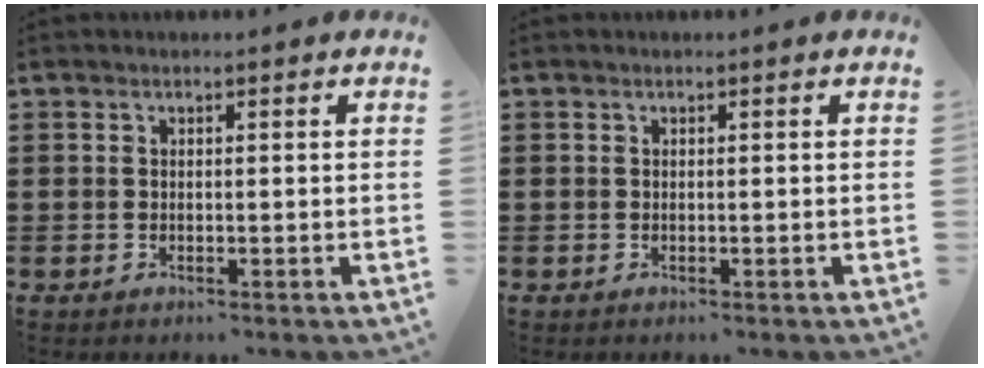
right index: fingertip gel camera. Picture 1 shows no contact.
{"total": 0.0}